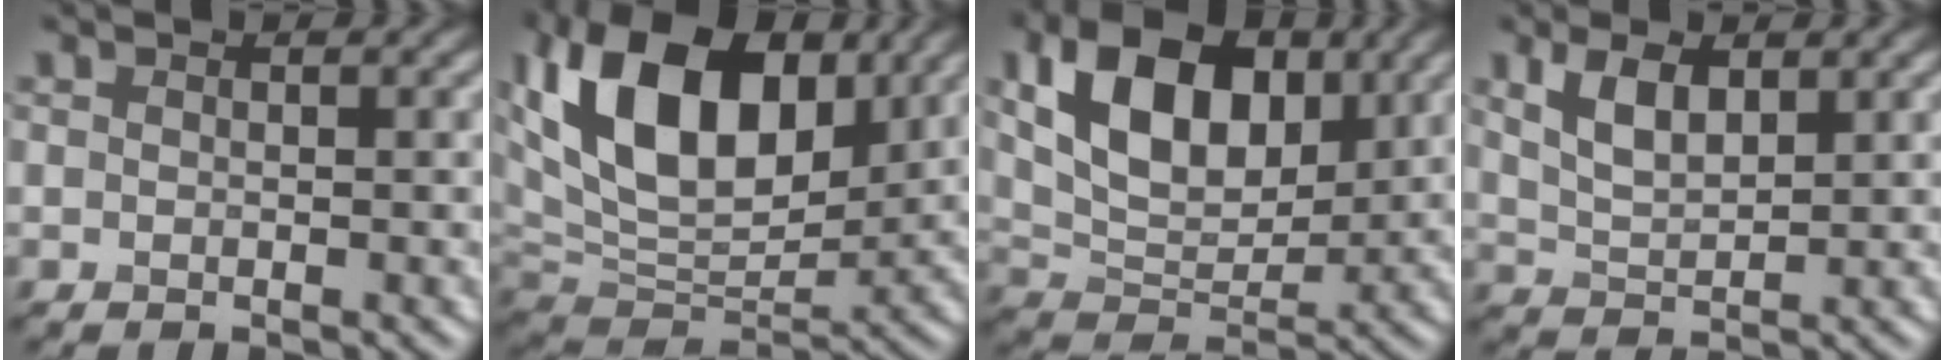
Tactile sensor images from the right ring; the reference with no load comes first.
{"total": 14.9, "force": [5.6, 8.7, 10.7], "torque": [-0.194, 0.025, 0.093]}
{"total": 10.1, "force": [3.6, 6.1, 7.2], "torque": [-0.130, 0.002, 0.062]}
{"total": 3.8, "force": [2.0, 1.8, 2.7], "torque": [-0.062, 0.002, 0.041]}